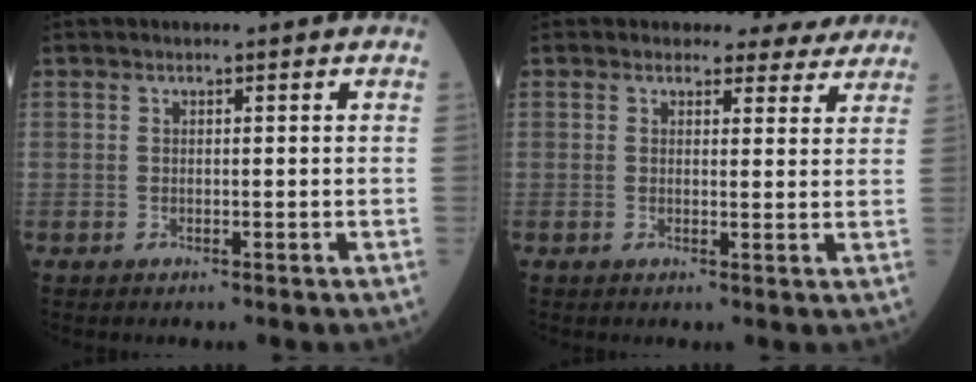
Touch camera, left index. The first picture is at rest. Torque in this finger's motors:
{"motor_torque": [0.20, -0.20, 0.03, -0.01]}